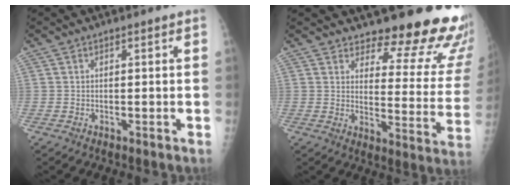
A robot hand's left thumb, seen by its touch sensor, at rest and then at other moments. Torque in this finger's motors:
{"motor_torque": [0.35, 0.17, -0.20, -0.46, 0.07]}